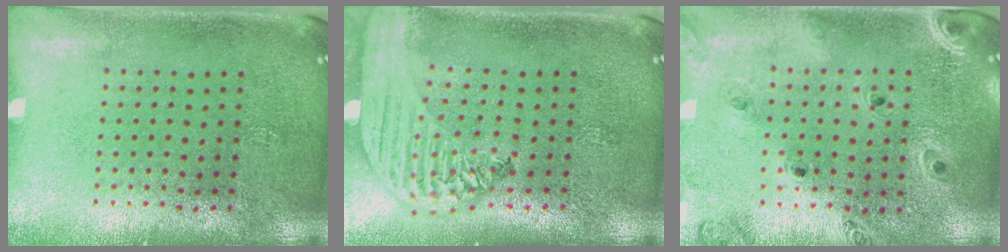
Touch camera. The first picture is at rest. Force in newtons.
{"total": 2.9, "press": 2.3, "slide": 1.8}
{"total": 1.4, "press": 1.3, "slide": 0.3}